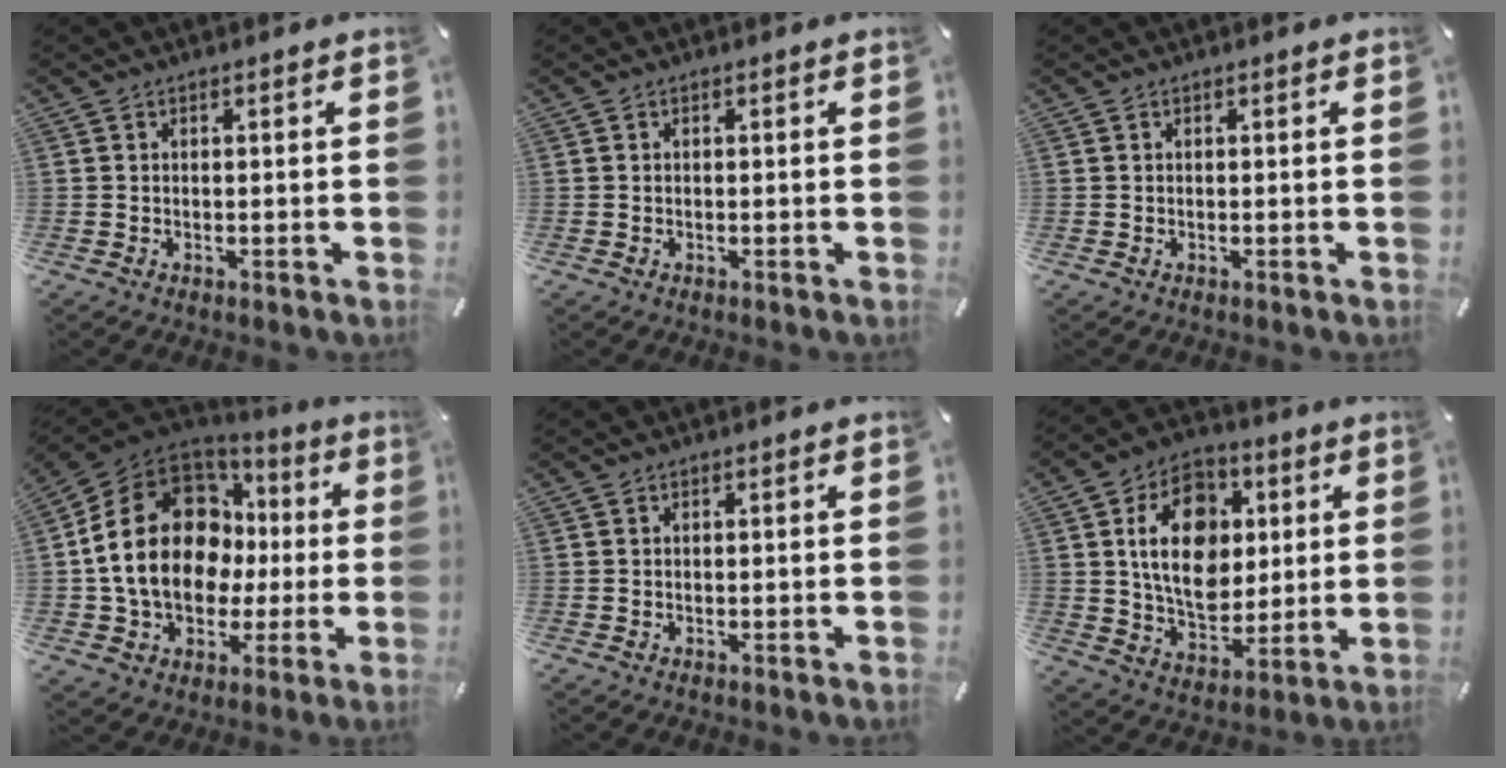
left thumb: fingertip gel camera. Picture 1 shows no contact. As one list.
[{"total": 0.0}, {"total": 0.0}, {"total": 21.9, "force": [1.9, 16.8, 13.9], "torque": [-0.291, 0.004, 0.042]}, {"total": 0.0}, {"total": 16.9, "force": [2.9, 12.7, 10.8], "torque": [-0.182, 0.007, 0.053]}]